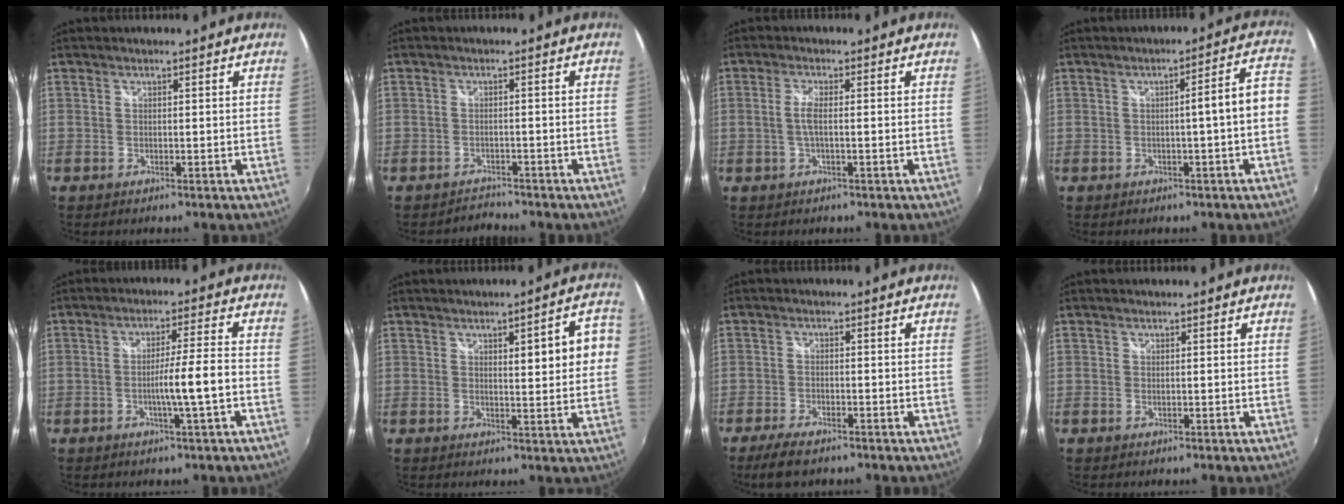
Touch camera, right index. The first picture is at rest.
{"total": 2.4, "force": [-2.1, 0.8, -0.7], "torque": [0.005, 0.008, -0.039]}
{"total": 2.5, "force": [-0.4, 0.2, 2.4], "torque": [-0.050, -0.001, -0.007]}
{"total": 5.7, "force": [-1.1, -0.3, 5.6], "torque": [-0.063, 0.023, -0.004]}
{"total": 6.5, "force": [-2.1, -0.9, 6.1], "torque": [-0.102, -0.006, -0.033]}
{"total": 8.0, "force": [1.5, 1.9, 7.6], "torque": [-0.083, 0.017, 0.029]}
{"total": 5.6, "force": [-4.4, 1.6, 3.1], "torque": [-0.082, -0.012, -0.081]}
{"total": 0.0}